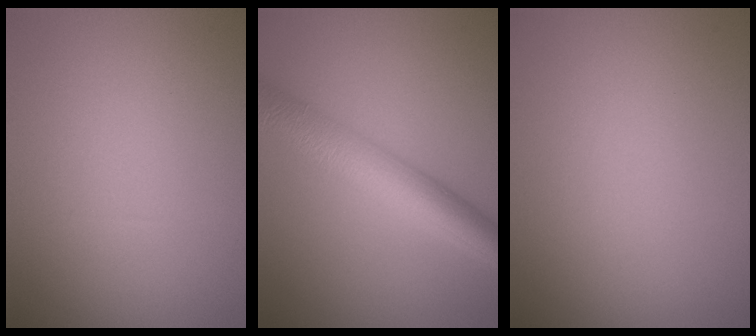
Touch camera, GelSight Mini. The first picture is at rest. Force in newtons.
{"total": 6.4, "press": 6.3, "slide": 0.1}
{"total": 0.0}